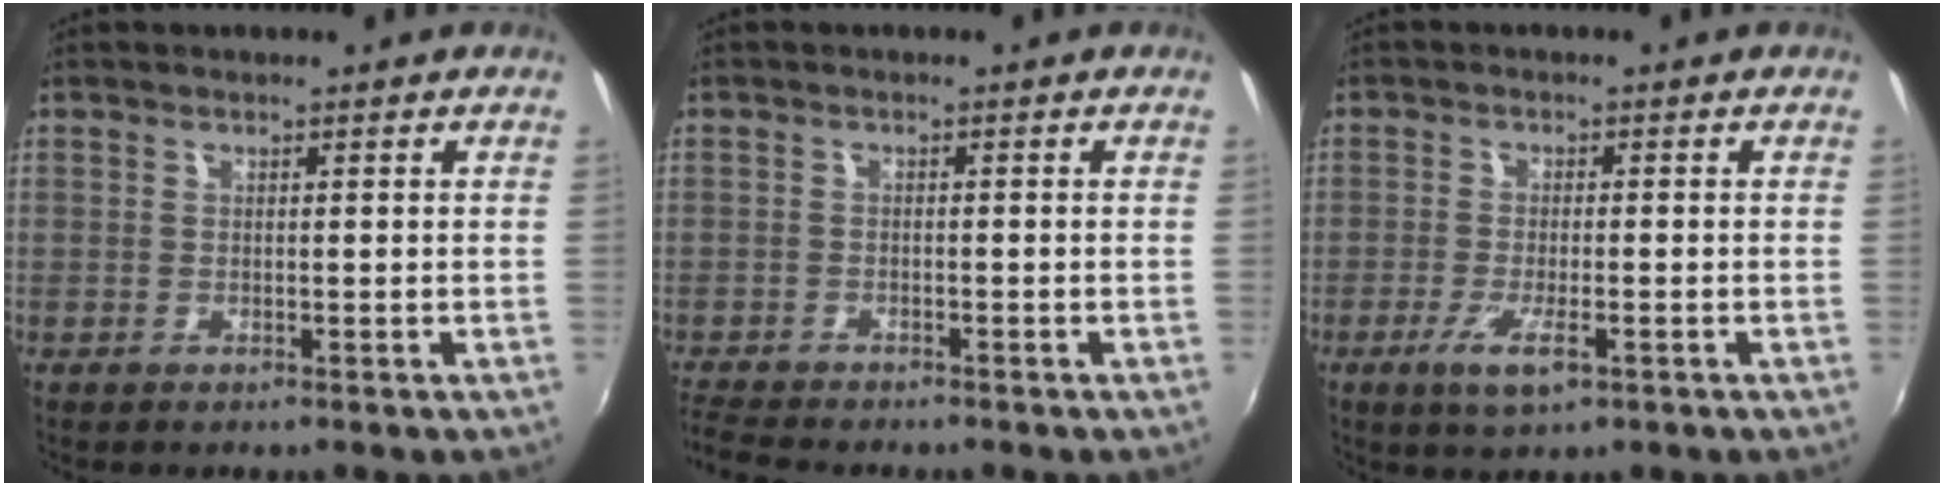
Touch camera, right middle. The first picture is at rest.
{"total": 5.5, "force": [-5.1, 0.7, 1.7], "torque": [-0.056, -0.025, -0.095]}
{"total": 5.6, "force": [-2.8, 1.4, 4.7], "torque": [-0.101, -0.015, -0.050]}